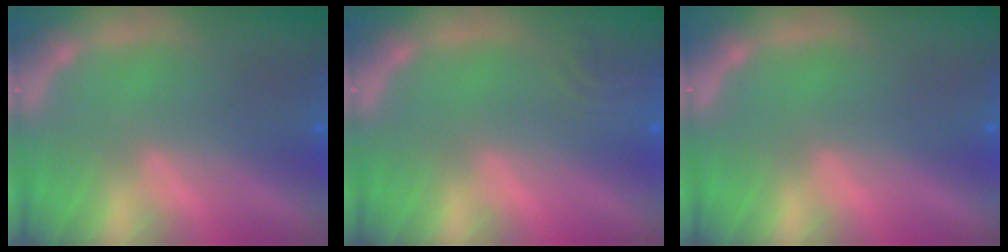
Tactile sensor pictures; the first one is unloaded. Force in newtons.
{"total": 2.4}
{"total": 0.0}